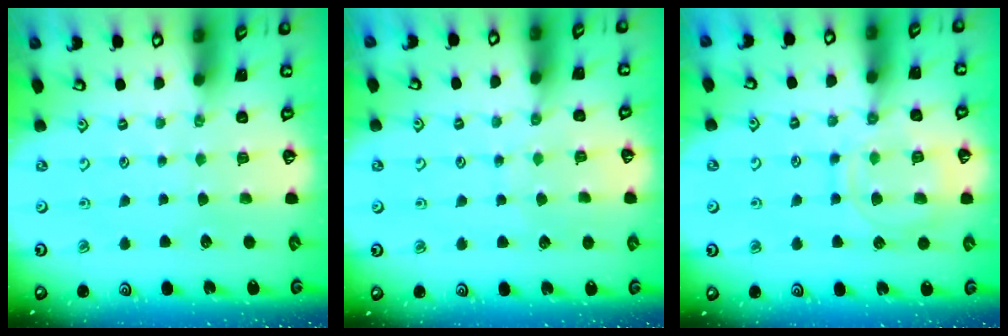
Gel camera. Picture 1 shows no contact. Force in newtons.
{"total": 4.2, "press": 4.1, "slide": 0.6}
{"total": 13.1, "press": 13.1, "slide": 1.1}